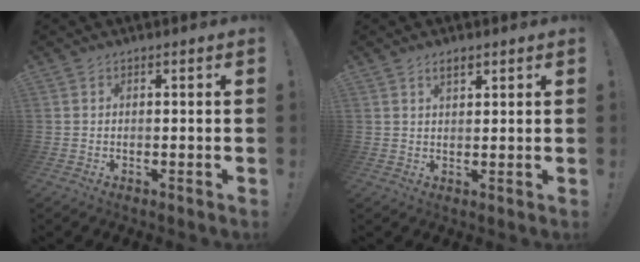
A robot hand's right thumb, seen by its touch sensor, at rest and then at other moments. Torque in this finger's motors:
{"motor_torque": [-0.10, 0.05, 0.31, 0.07, -0.09]}